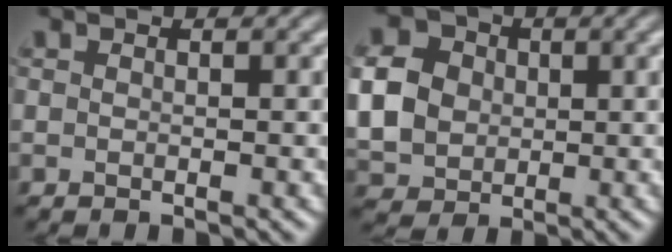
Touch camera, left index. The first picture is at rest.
{"total": 6.2, "force": [0.3, 5.3, 3.3], "torque": [-0.086, 0.008, 0.007]}